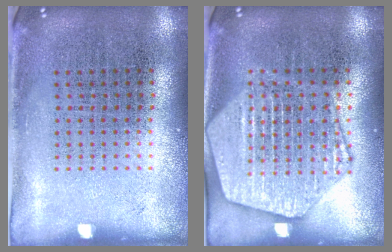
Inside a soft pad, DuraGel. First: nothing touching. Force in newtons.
{"total": 2.9, "press": 2.8, "slide": 0.4}